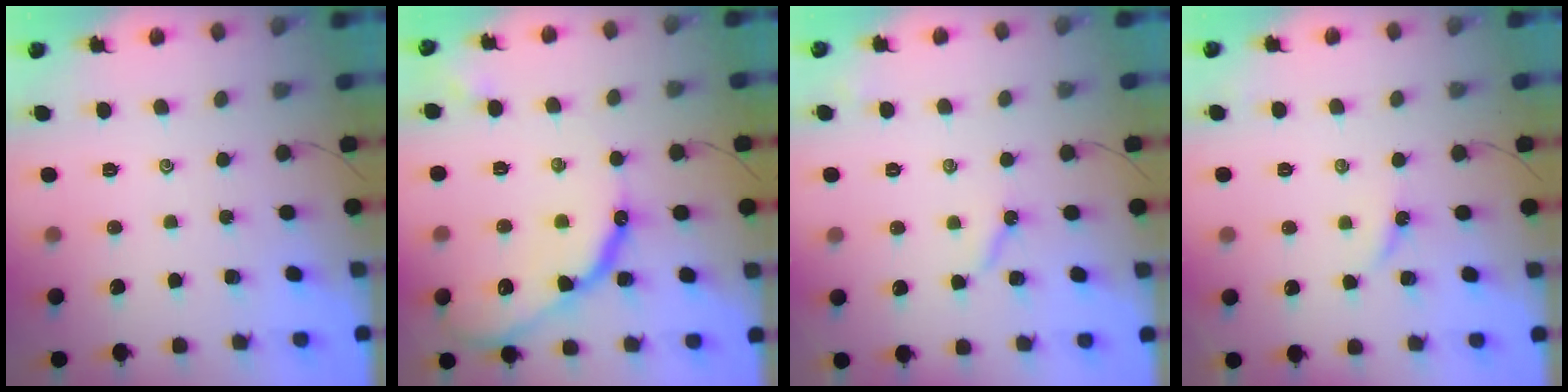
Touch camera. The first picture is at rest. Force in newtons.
{"total": 16.0, "press": 15.9, "slide": 0.8}
{"total": 3.7, "press": 3.7, "slide": 0.4}
{"total": 2.7, "press": 2.7, "slide": 0.3}